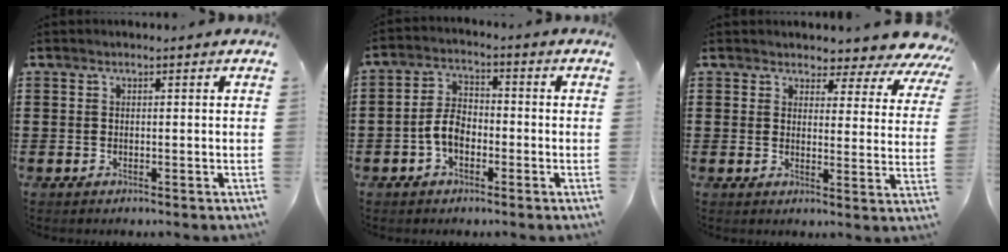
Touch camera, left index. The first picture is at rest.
{"total": 5.1, "force": [-1.8, 3.0, 3.6], "torque": [-0.086, 0.005, -0.041]}
{"total": 3.3, "force": [3.0, 1.0, 0.8], "torque": [-0.030, -0.021, 0.047]}